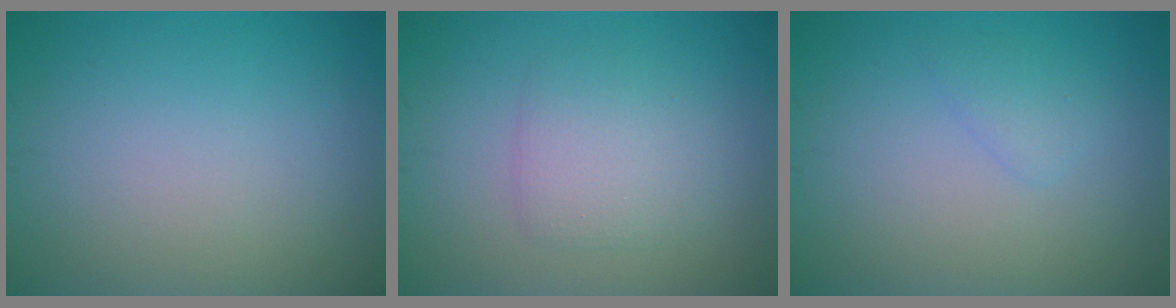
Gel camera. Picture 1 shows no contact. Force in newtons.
{"total": 2.8, "press": 2.8, "slide": 0.0}
{"total": 1.2, "press": 1.2, "slide": 0.0}